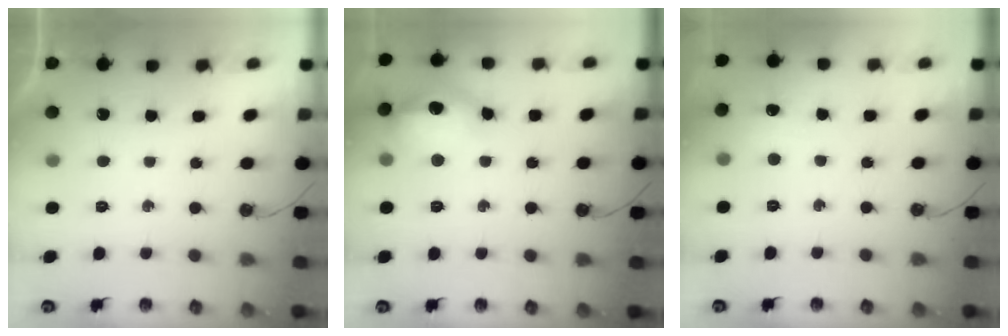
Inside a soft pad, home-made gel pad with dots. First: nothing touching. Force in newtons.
{"total": 14.8, "press": 14.8, "slide": 1.4}
{"total": 5.2, "press": 5.2, "slide": 0.6}